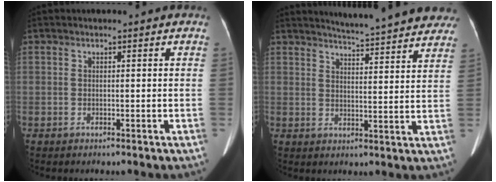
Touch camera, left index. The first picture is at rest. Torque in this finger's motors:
{"motor_torque": [0.14, -0.38, 0.01, 0.05]}